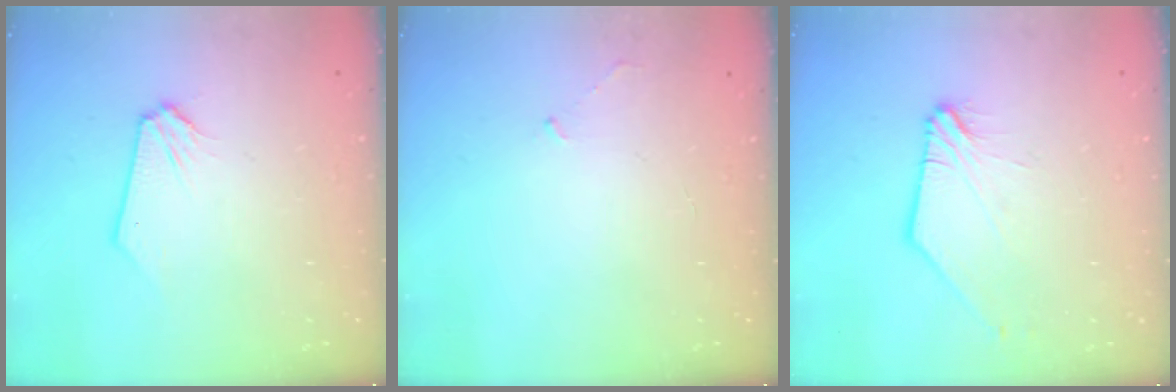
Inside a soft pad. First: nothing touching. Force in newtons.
{"total": 2.5, "press": 2.4, "slide": 0.6}
{"total": 2.0, "press": 1.9, "slide": 0.4}